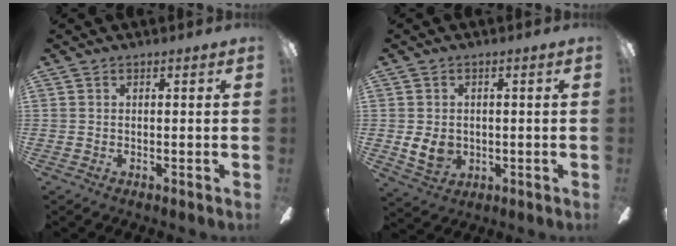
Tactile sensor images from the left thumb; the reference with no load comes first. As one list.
[{"total": 6.8, "force": [-0.2, 5.6, 3.9], "torque": [-0.067, 0.001, -0.003]}]